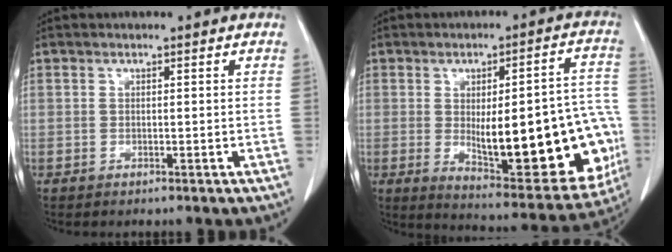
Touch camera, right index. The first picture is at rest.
{"total": 24.6, "force": [-3.6, 7.3, 23.2], "torque": [-0.239, 0.014, -0.017]}